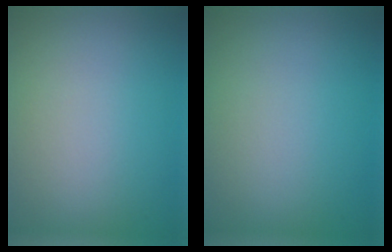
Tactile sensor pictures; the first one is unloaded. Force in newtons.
{"total": 0.0}